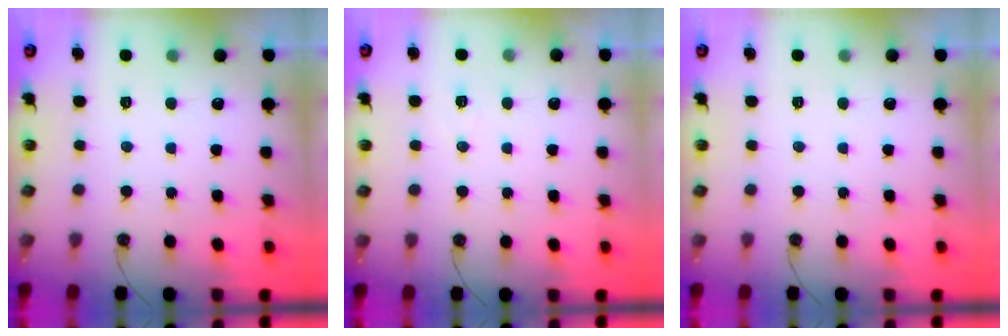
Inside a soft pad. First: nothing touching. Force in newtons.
{"total": 6.3, "press": 4.6, "slide": 4.3}
{"total": 0.0}